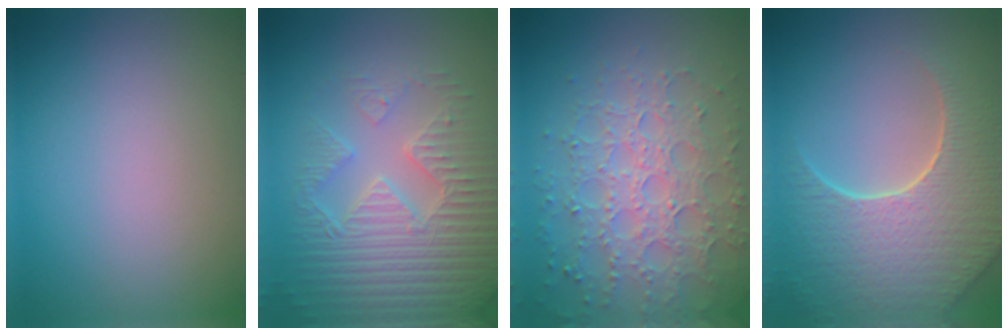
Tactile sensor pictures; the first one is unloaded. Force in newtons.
{"total": 5.8, "press": 5.2, "slide": 2.6}
{"total": 7.0, "press": 5.5, "slide": 4.4}
{"total": 8.7, "press": 6.0, "slide": 6.3}